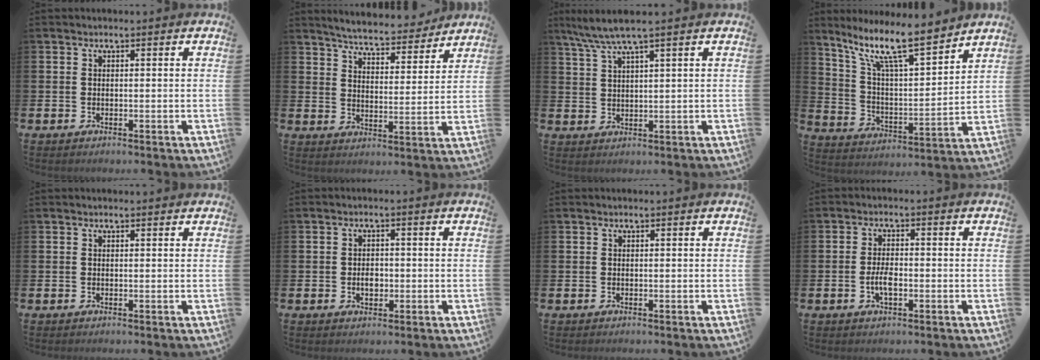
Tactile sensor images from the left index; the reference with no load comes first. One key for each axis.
{"total": 5.8, "fx": 5.6, "fy": 0.8, "fz": 1.1, "tx": -0.043, "ty": -0.039, "tz": 0.094}
{"total": 5.0, "fx": 3.9, "fy": -0.1, "fz": 3.1, "tx": -0.072, "ty": -0.006, "tz": 0.071}
{"total": 12.1, "fx": 9.9, "fy": 2.4, "fz": 6.7, "tx": -0.157, "ty": -0.053, "tz": 0.171}
{"total": 0.0}
{"total": 2.4, "fx": -0.3, "fy": 1.7, "fz": 1.7, "tx": -0.015, "ty": -0.002, "tz": -0.012}
{"total": 0.0}
{"total": 3.2, "fx": -0.8, "fy": 1.2, "fz": 2.8, "tx": -0.049, "ty": 0.002, "tz": -0.015}